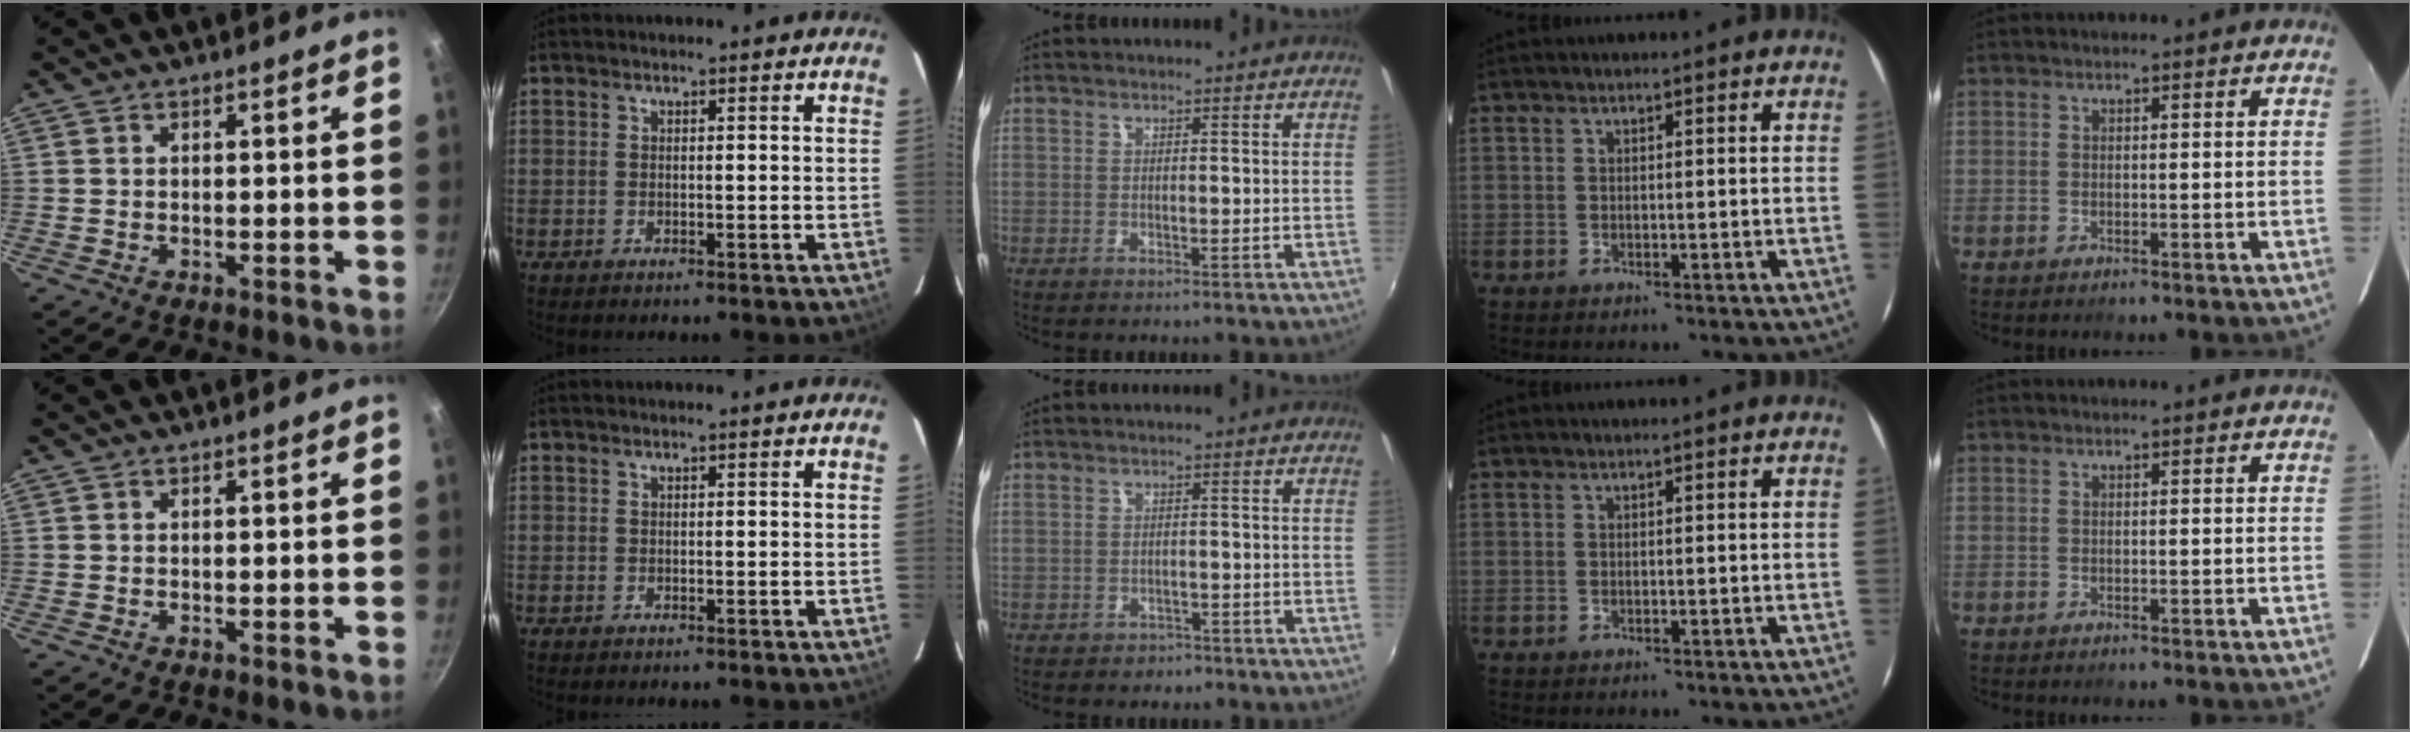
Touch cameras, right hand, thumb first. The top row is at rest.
{"middle": {"total": 2.4, "force": [-1.7, 1.6, 0.3], "torque": [-0.011, -0.003, -0.025]}}